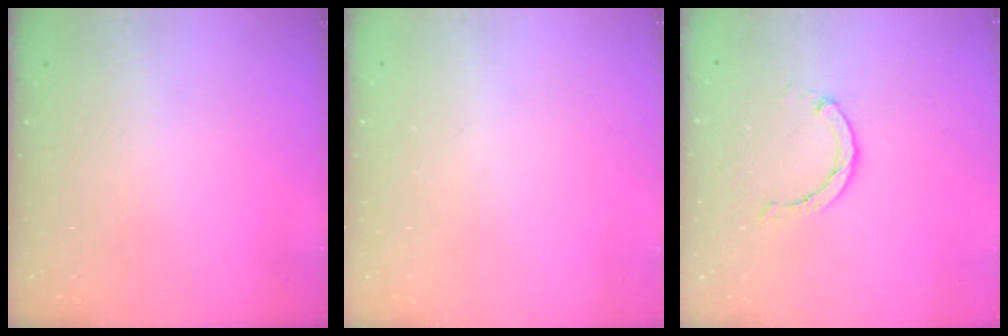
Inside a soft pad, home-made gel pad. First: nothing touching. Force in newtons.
{"total": 0.0}
{"total": 2.3, "press": 2.3, "slide": 0.2}